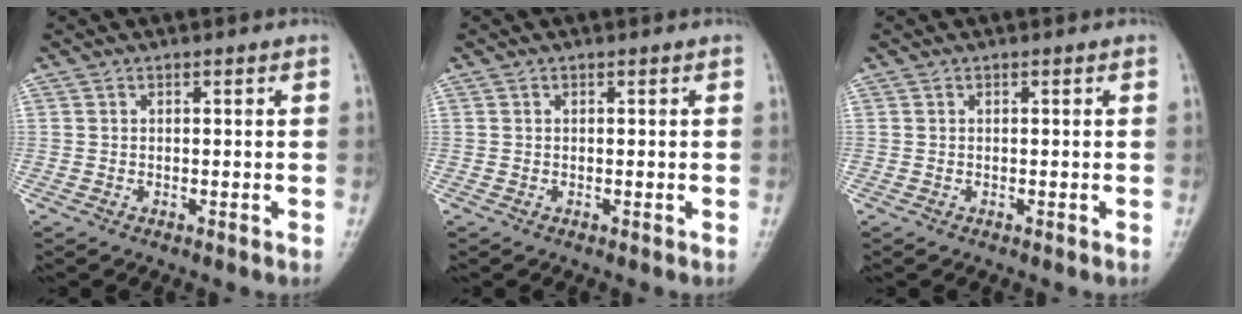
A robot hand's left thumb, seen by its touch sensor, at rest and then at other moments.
{"total": 0.0}
{"total": 0.0}